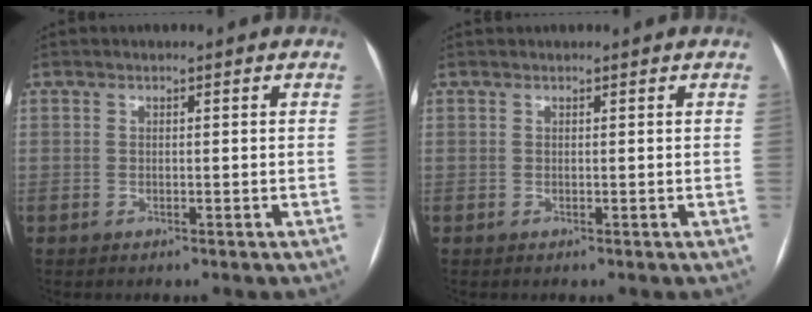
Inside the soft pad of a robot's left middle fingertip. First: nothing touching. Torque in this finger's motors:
{"motor_torque": [0.01, 0.02, 0.05, 0.01]}